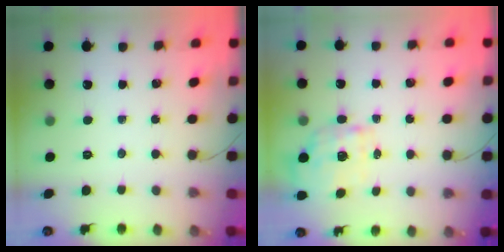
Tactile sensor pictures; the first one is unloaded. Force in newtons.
{"total": 2.6, "press": 2.3, "slide": 1.3}